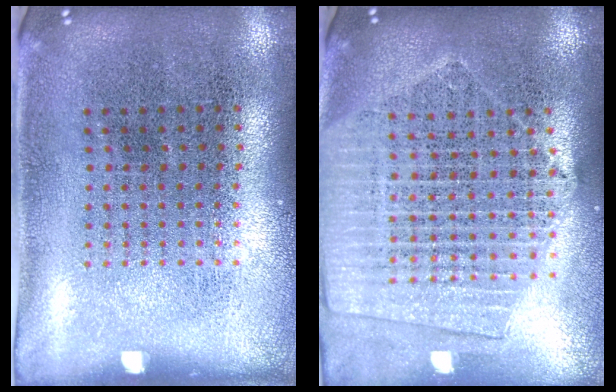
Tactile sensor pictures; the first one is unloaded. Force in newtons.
{"total": 2.0, "press": 1.8, "slide": 0.9}